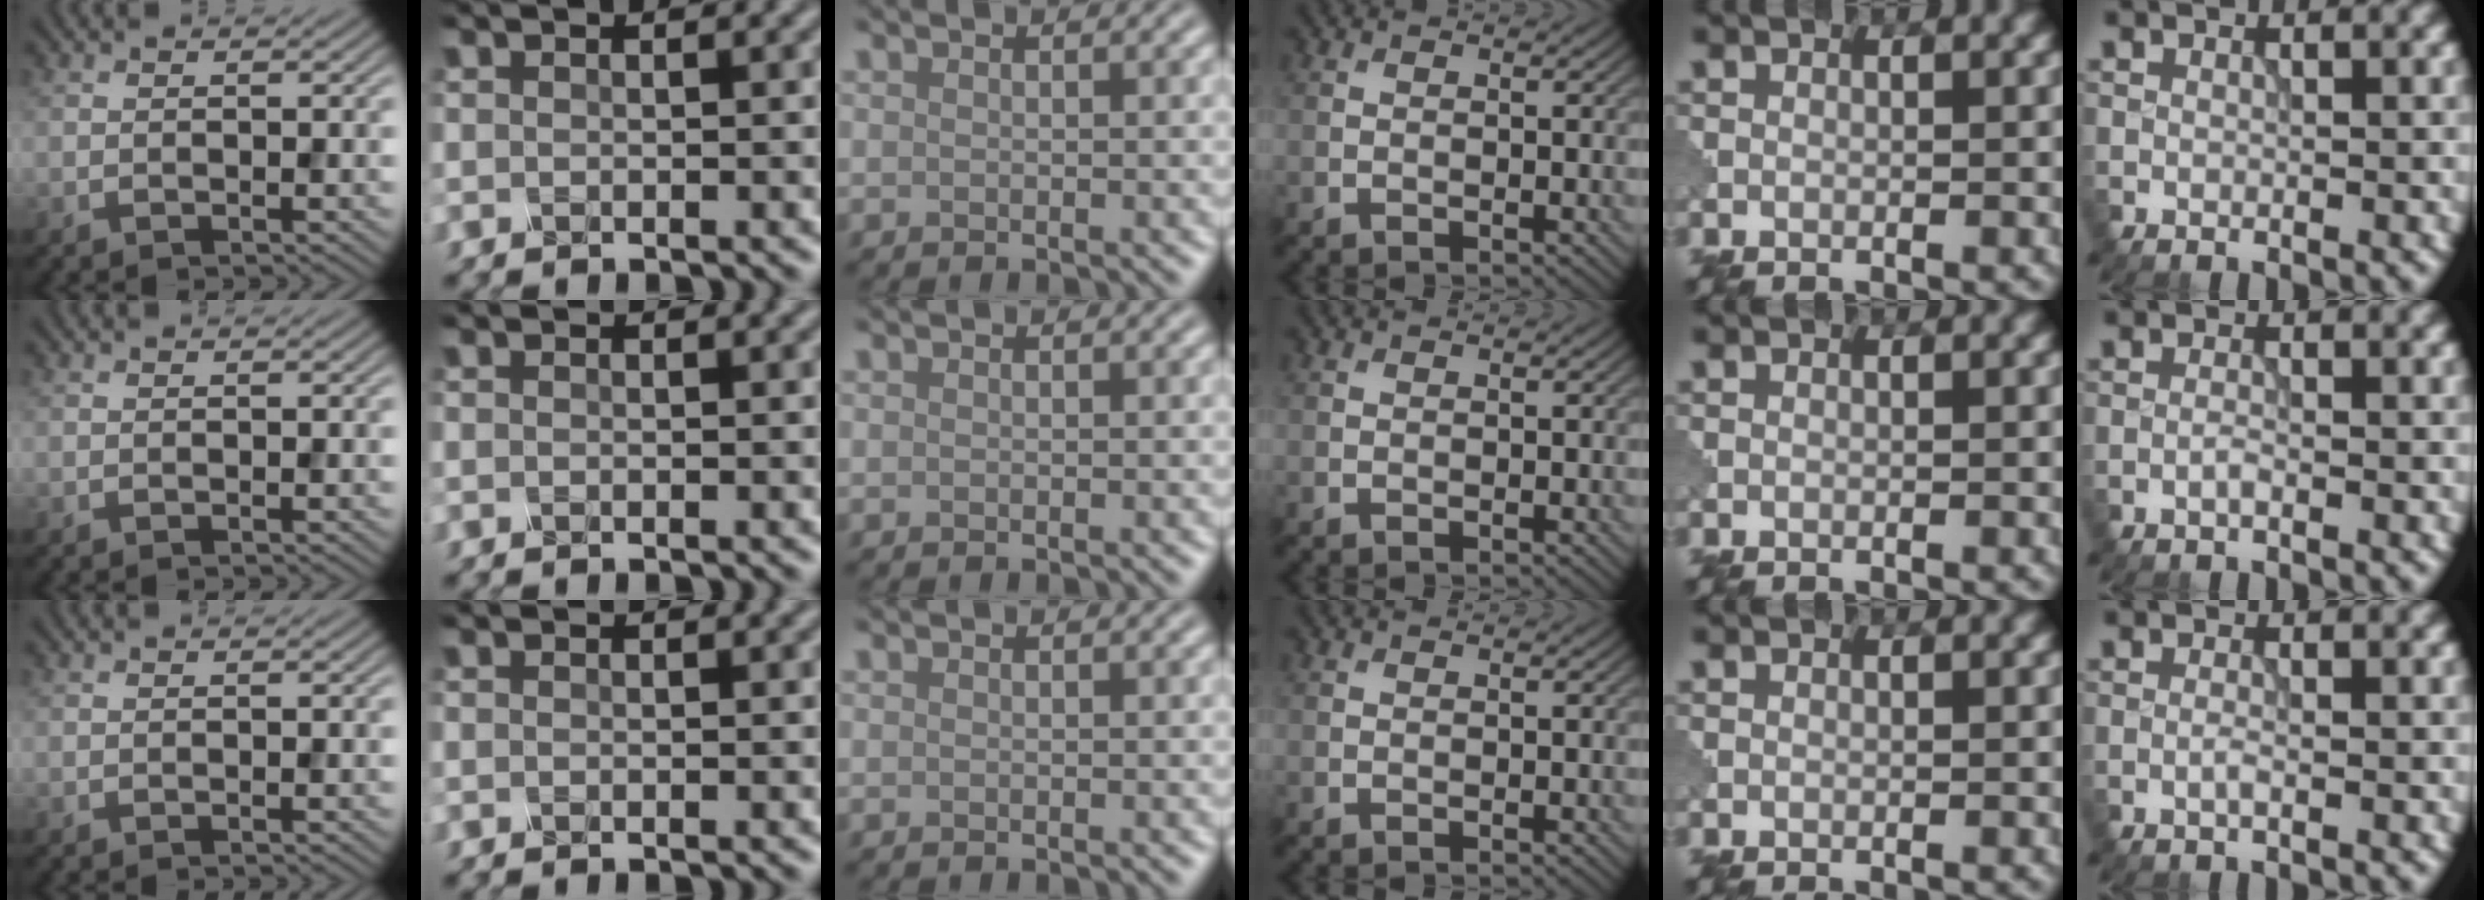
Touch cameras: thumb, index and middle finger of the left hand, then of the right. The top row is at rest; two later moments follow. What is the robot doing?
{"motion": "shake", "object": "sieve"}